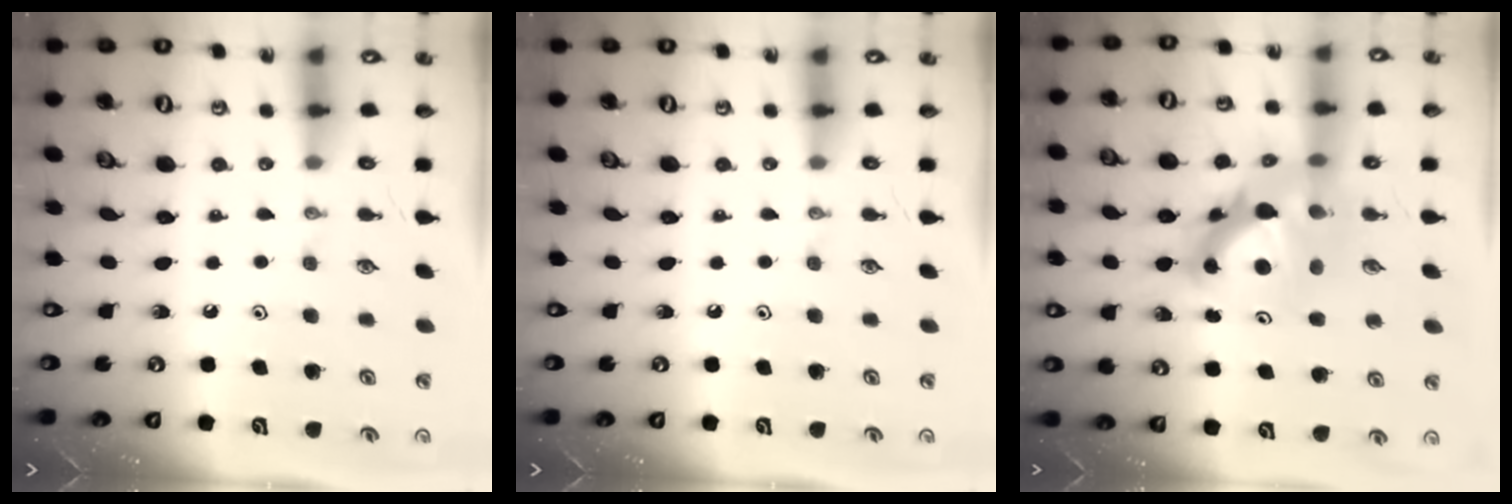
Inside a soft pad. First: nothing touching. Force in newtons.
{"total": 0.0}
{"total": 11.0, "press": 11.0, "slide": 0.8}